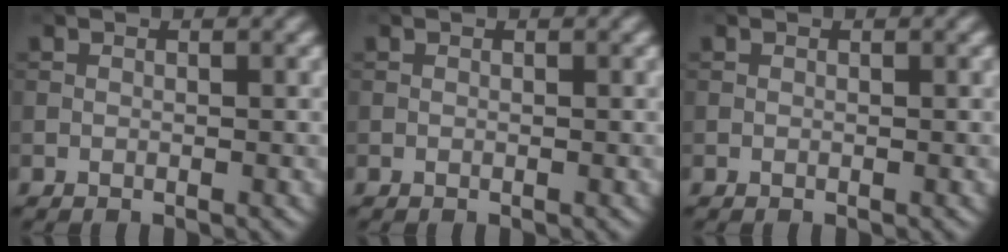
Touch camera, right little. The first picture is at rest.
{"total": 0.0}
{"total": 0.0}